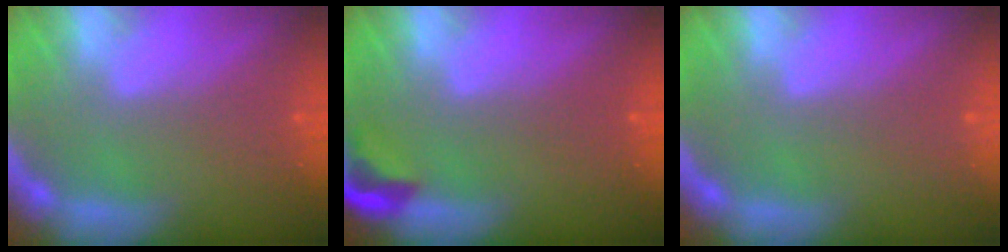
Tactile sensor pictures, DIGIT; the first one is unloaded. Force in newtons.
{"total": 2.4}
{"total": 0.0}